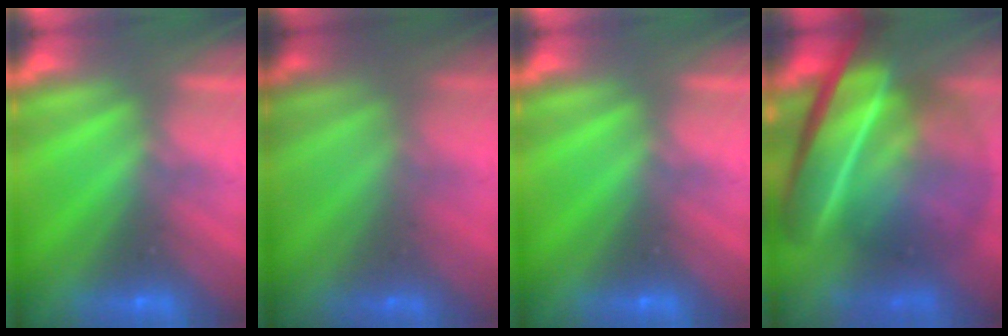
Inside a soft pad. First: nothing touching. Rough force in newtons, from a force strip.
{"total": 1.7}
{"total": 0.0}
{"total": 7.0}